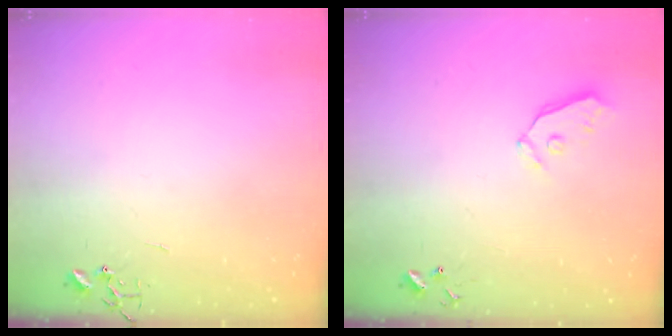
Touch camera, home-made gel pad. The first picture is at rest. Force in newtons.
{"total": 4.9, "press": 4.9, "slide": 0.2}